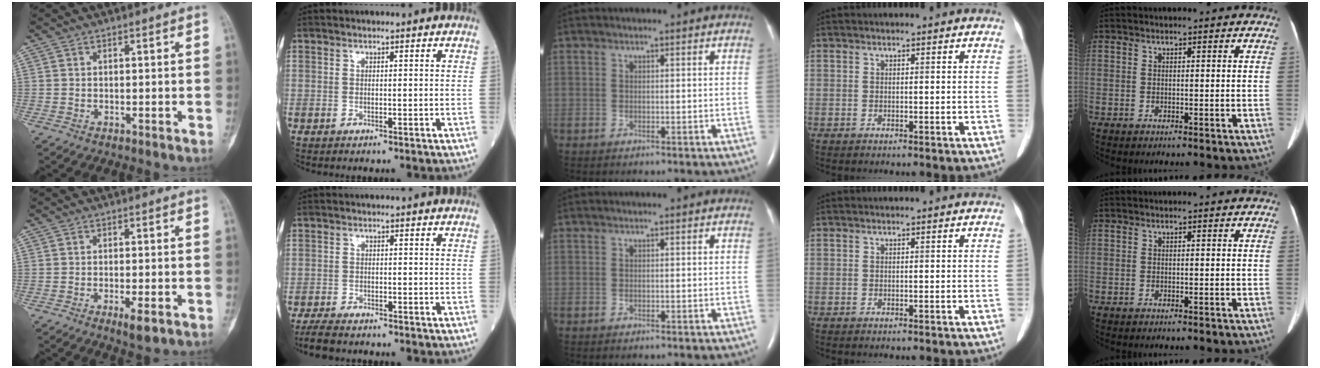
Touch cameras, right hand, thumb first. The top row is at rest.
{"thumb": {"total": 3.5, "force": [-1.6, 1.0, 3.0], "torque": [-0.046, -0.004, -0.022]}, "index": {"total": 4.4, "force": [-3.9, 1.0, 1.9], "torque": [-0.038, -0.013, -0.064]}}